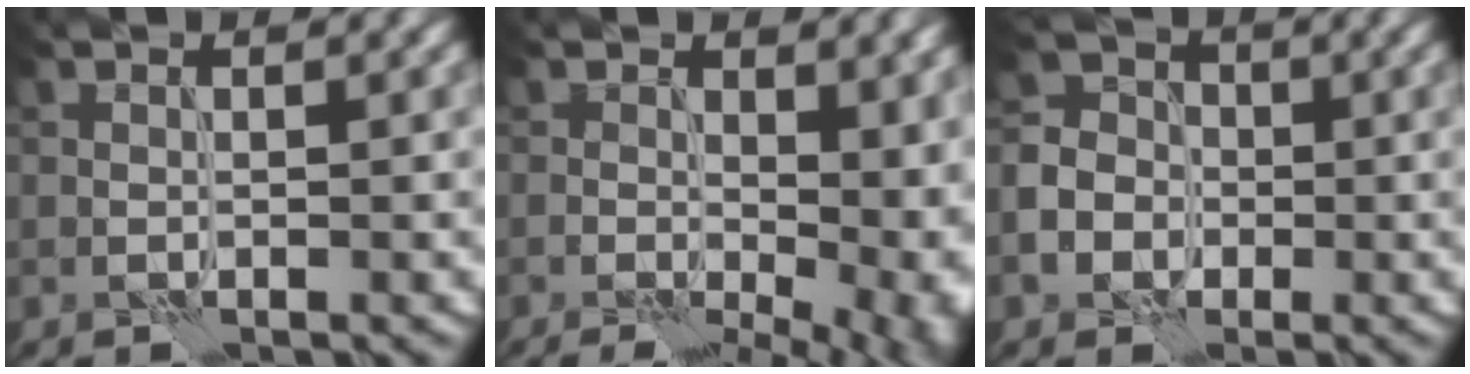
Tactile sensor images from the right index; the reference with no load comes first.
{"total": 12.8, "force": [0.4, 7.1, 10.7], "torque": [-0.093, 0.010, 0.037]}
{"total": 5.3, "force": [-1.8, 4.6, 2.0], "torque": [-0.026, -0.001, -0.048]}